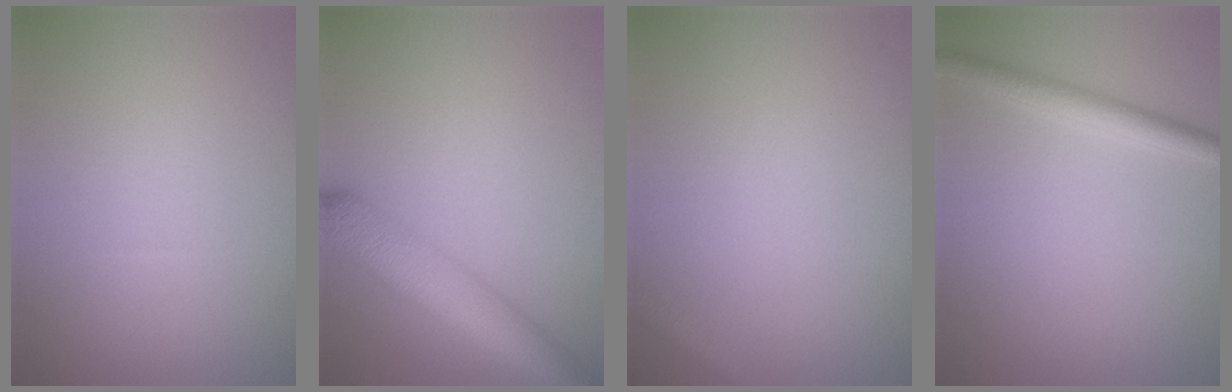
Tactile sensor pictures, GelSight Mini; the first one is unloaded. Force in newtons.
{"total": 6.2, "press": 6.2, "slide": 0.3}
{"total": 1.4, "press": 1.3, "slide": 0.1}
{"total": 2.4, "press": 2.4, "slide": 0.1}